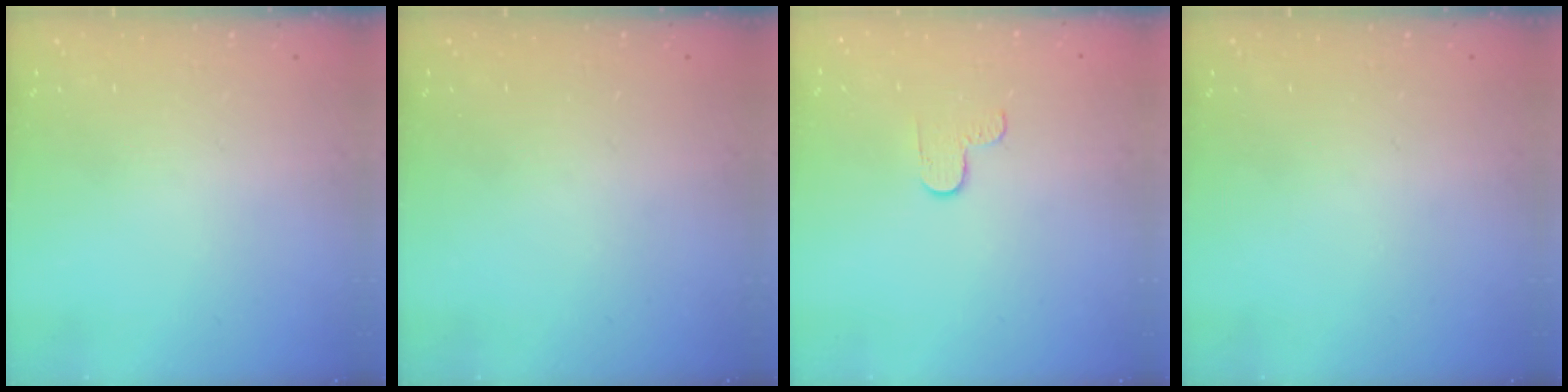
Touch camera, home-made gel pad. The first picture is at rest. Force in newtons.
{"total": 0.0}
{"total": 2.7, "press": 2.6, "slide": 0.4}
{"total": 0.0}